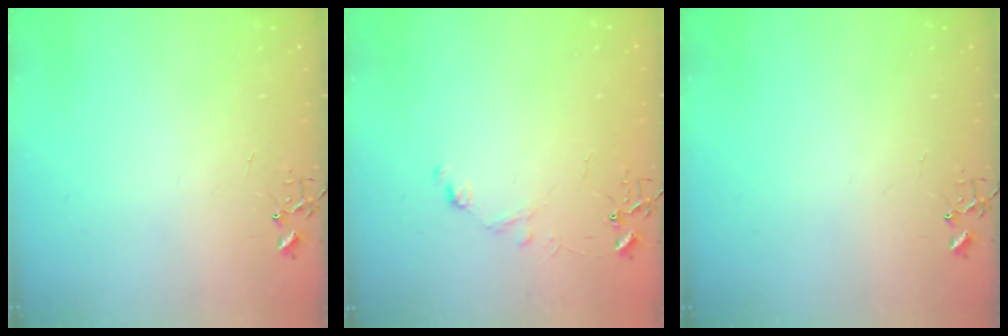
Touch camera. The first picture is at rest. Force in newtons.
{"total": 7.3, "press": 7.3, "slide": 0.8}
{"total": 0.0}